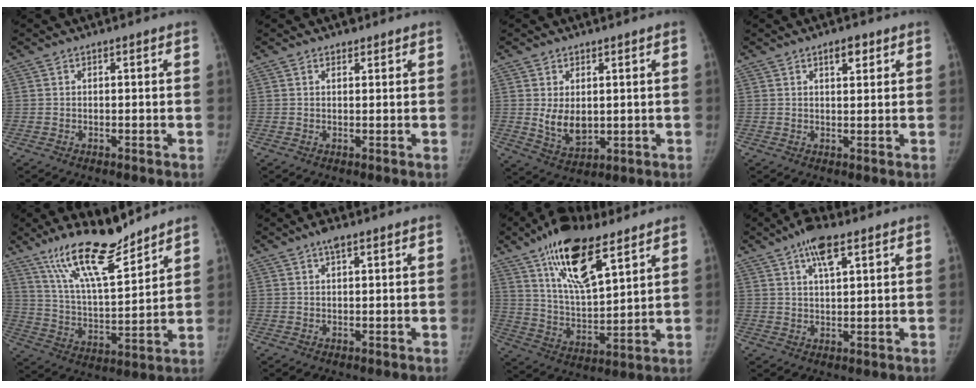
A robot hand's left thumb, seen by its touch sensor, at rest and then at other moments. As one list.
[{"total": 1.2, "force": [0.9, 0.7, 0.2], "torque": [0.004, -0.007, 0.009]}, {"total": 6.0, "force": [0.9, 4.1, 4.3], "torque": [-0.056, -0.021, 0.032]}, {"total": 3.1, "force": [1.9, 1.4, 2.1], "torque": [-0.018, -0.011, 0.026]}, {"total": 16.4, "force": [12.8, 3.8, 9.5], "torque": [-0.147, -0.077, 0.234]}, {"total": 1.9, "force": [1.3, 0.5, 1.3], "torque": [-0.019, -0.001, 0.019]}, {"total": 18.2, "force": [10.9, 7.0, 12.9], "torque": [-0.199, -0.052, 0.197]}, {"total": 6.7, "force": [3.9, 2.4, 4.9], "torque": [-0.077, -0.009, 0.062]}]